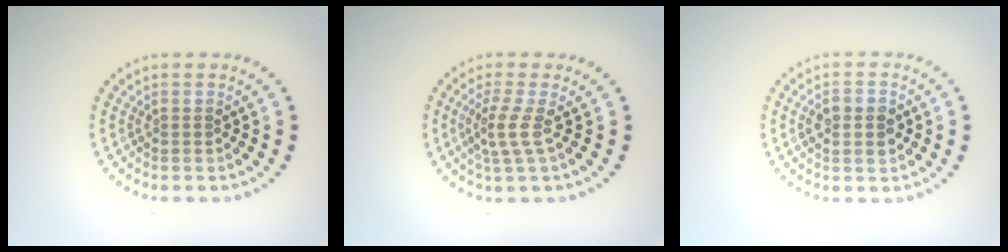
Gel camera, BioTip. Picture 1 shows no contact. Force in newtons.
{"total": 2.4, "press": 1.6, "slide": 1.8}
{"total": 2.6, "press": 2.6, "slide": 0.2}